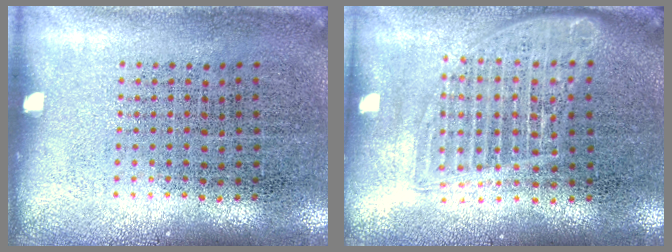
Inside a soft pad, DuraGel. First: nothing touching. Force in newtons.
{"total": 1.6, "press": 1.4, "slide": 0.8}